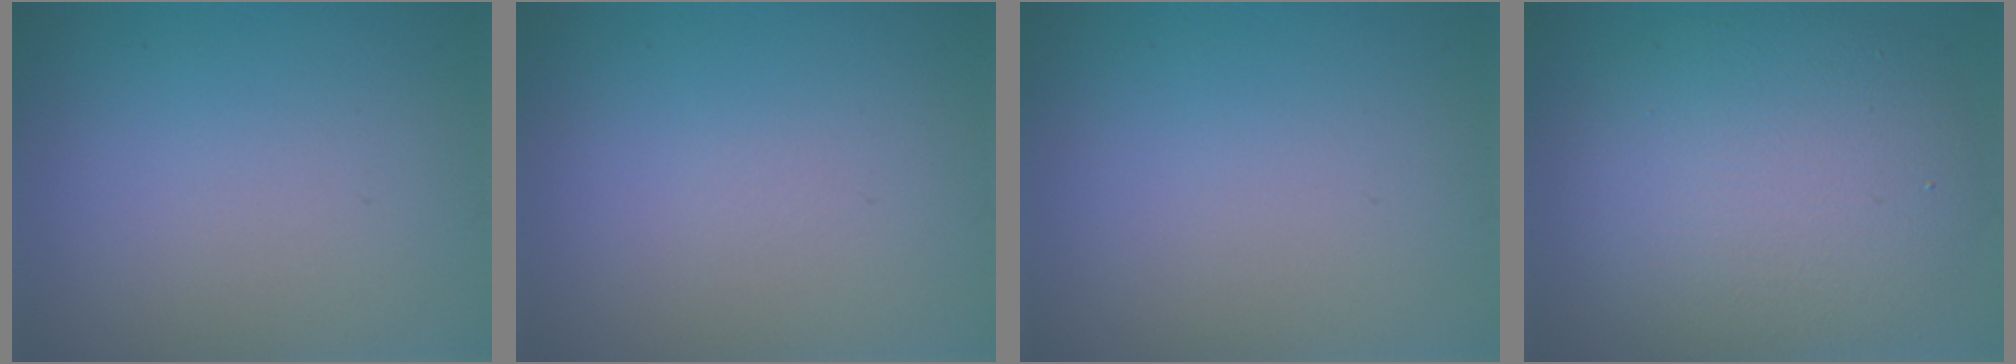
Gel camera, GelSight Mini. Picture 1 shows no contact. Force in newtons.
{"total": 0.0}
{"total": 0.0}
{"total": 9.5, "press": 9.5, "slide": 0.6}